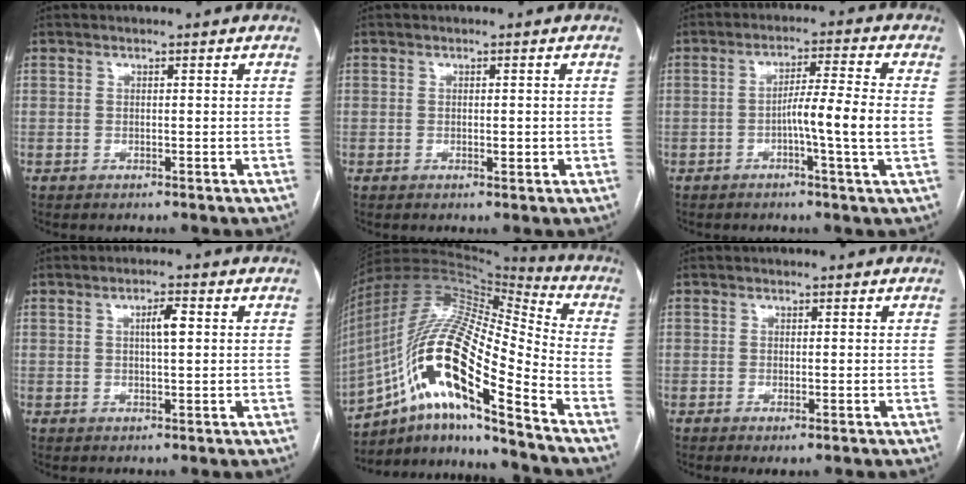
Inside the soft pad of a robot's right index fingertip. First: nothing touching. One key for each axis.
{"total": 1.2, "fx": -0.2, "fy": 0.4, "fz": 1.2, "tx": -0.018, "ty": -0.001, "tz": -0.002}
{"total": 7.8, "fx": -1.3, "fy": -0.9, "fz": 7.6, "tx": -0.124, "ty": 0.003, "tz": -0.024}
{"total": 3.0, "fx": 0.6, "fy": 0.5, "fz": 2.9, "tx": -0.051, "ty": 0.005, "tz": 0.010}
{"total": 21.7, "fx": -10.9, "fy": 3.8, "fz": 18.4, "tx": -0.380, "ty": 0.006, "tz": -0.193}
{"total": 1.2, "fx": -0.6, "fy": 0.2, "fz": 1.1, "tx": -0.016, "ty": -0.004, "tz": -0.007}